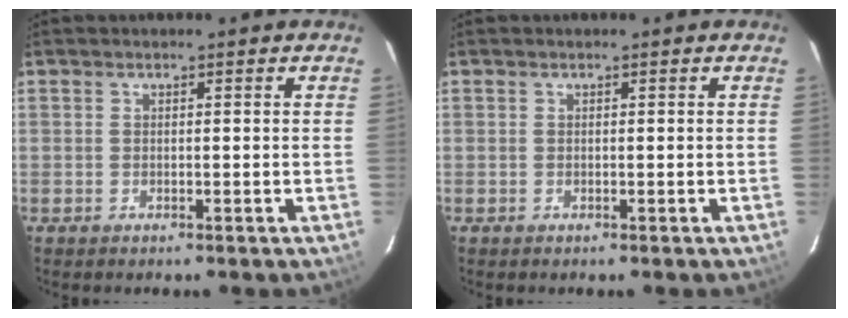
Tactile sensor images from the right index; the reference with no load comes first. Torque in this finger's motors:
{"motor_torque": [0.00, 0.00, 0.01, 0.00]}